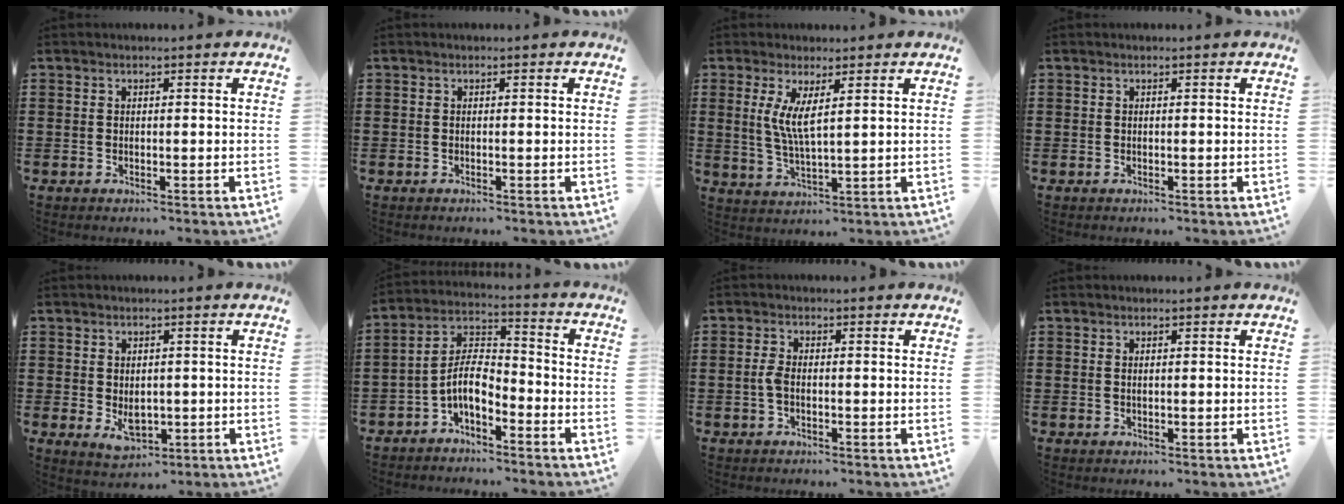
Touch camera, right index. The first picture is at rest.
{"total": 0.0}
{"total": 5.1, "force": [1.8, 1.1, 4.6], "torque": [-0.097, -0.002, 0.031]}
{"total": 0.0}
{"total": 3.0, "force": [-0.2, 2.1, 2.2], "torque": [-0.025, -0.003, -0.007]}
{"total": 6.4, "force": [-3.4, 2.8, 4.7], "torque": [-0.113, -0.002, -0.072]}
{"total": 2.4, "force": [-0.5, 1.0, 2.1], "torque": [-0.056, -0.003, -0.015]}
{"total": 0.5, "force": [0.2, 0.2, 0.4], "torque": [-0.009, 0.000, 0.003]}